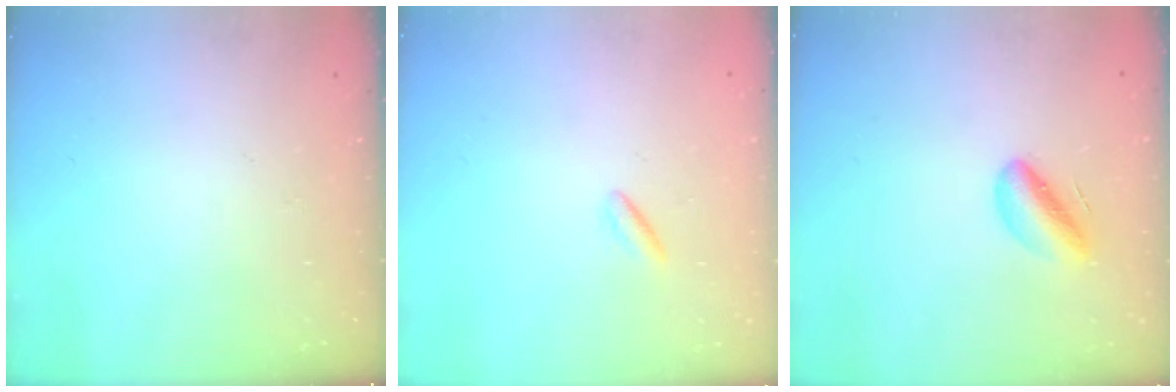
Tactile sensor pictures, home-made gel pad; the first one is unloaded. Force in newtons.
{"total": 0.8, "press": 0.5, "slide": 0.6}
{"total": 6.7, "press": 6.5, "slide": 1.9}